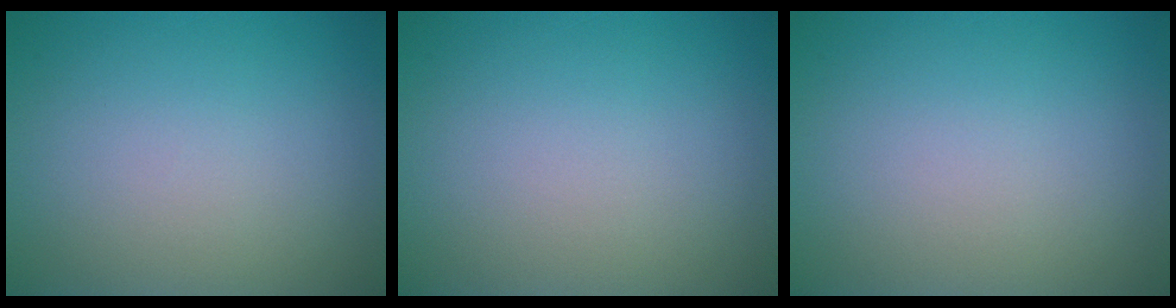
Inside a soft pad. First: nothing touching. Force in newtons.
{"total": 0.0}
{"total": 0.0}